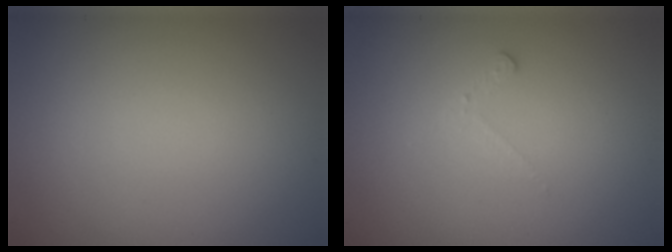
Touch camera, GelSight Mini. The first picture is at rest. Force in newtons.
{"total": 1.2, "press": 1.1, "slide": 0.3}